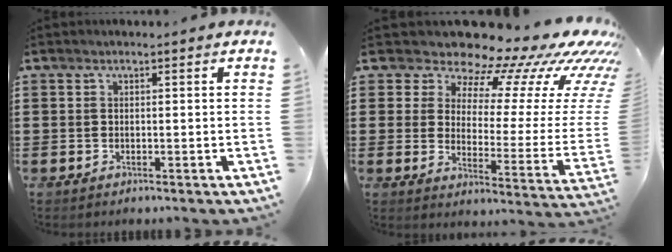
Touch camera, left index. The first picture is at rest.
{"total": 11.8, "force": [10.1, 4.0, 4.7], "torque": [-0.085, -0.100, 0.160]}